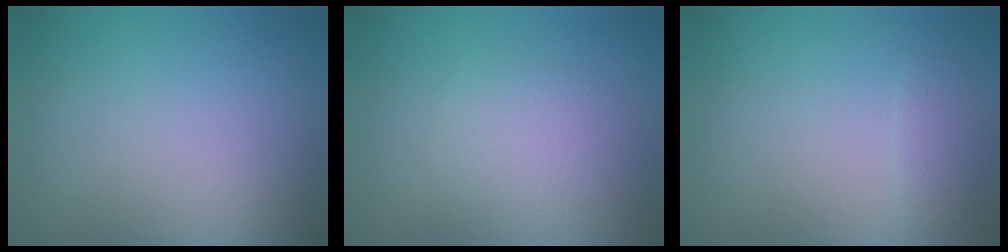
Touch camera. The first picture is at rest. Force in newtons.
{"total": 2.8, "press": 2.8, "slide": 0.2}
{"total": 1.1, "press": 1.1, "slide": 0.0}